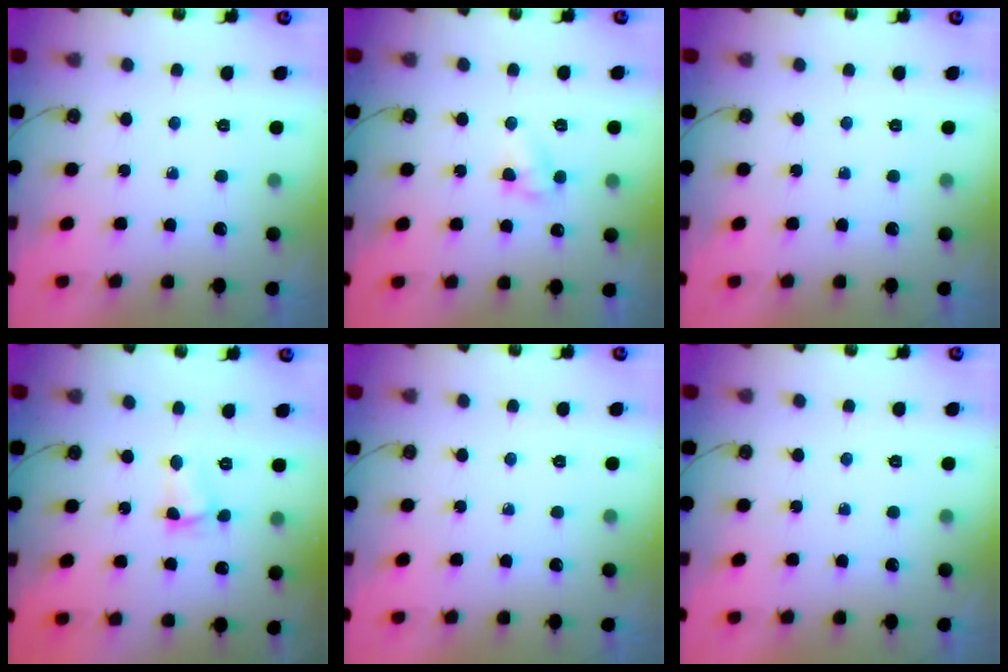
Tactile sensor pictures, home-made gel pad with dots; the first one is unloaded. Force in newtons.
{"total": 4.2, "press": 4.2, "slide": 0.3}
{"total": 0.0}
{"total": 2.6, "press": 2.3, "slide": 1.1}
{"total": 0.0}
{"total": 0.0}